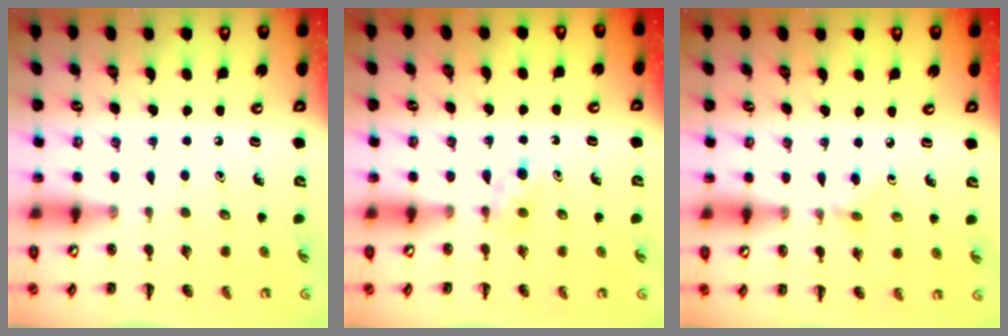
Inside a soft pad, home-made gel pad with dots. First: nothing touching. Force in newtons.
{"total": 3.0, "press": 2.7, "slide": 1.4}
{"total": 3.5, "press": 3.2, "slide": 1.5}